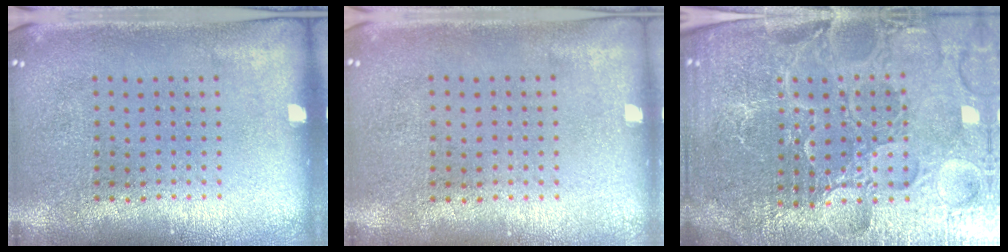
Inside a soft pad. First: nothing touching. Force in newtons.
{"total": 0.0}
{"total": 6.0, "press": 5.4, "slide": 2.7}